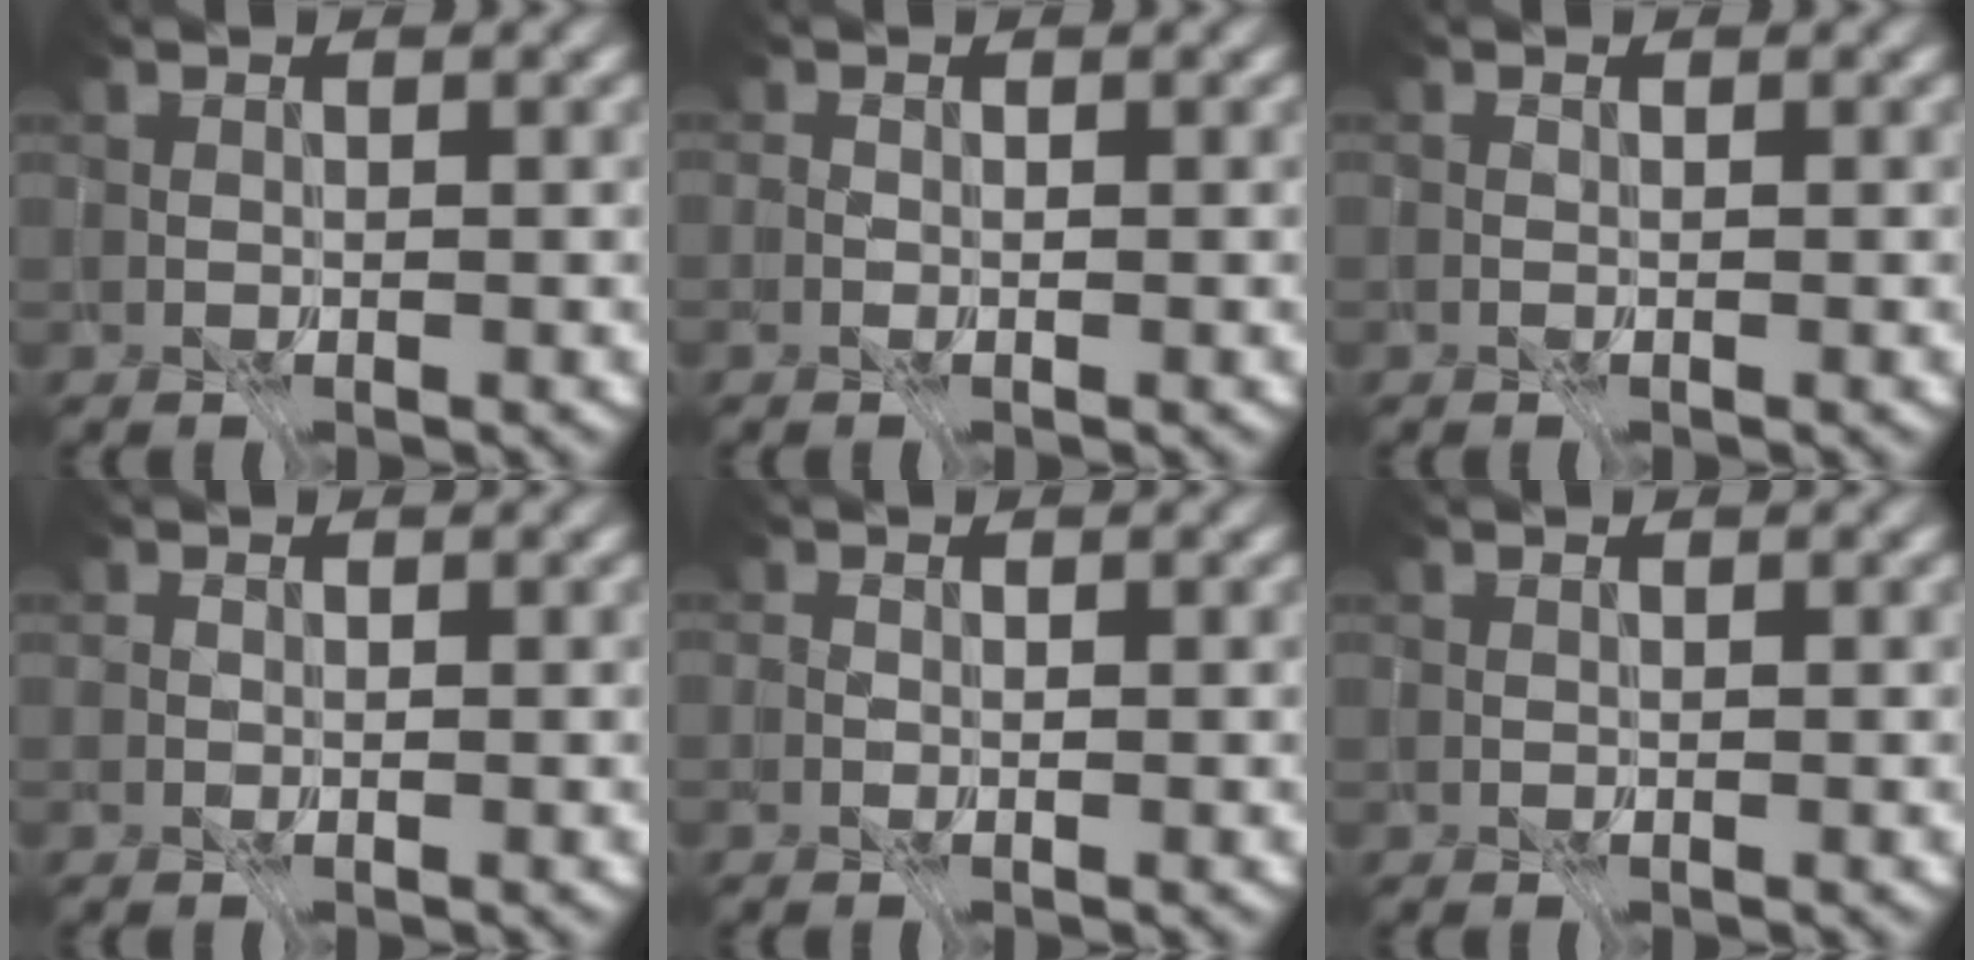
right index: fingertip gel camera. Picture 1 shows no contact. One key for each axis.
{"total": 1.2, "fx": 0.3, "fy": 0.9, "fz": 0.6, "tx": 0.001, "ty": 0.006, "tz": -0.014}
{"total": 0.0}
{"total": 0.8, "fx": 0.3, "fy": 0.7, "fz": 0.4, "tx": 0.001, "ty": 0.004, "tz": -0.004}
{"total": 0.8, "fx": 0.2, "fy": 0.7, "fz": 0.4, "tx": 0.005, "ty": 0.006, "tz": -0.015}
{"total": 0.0}